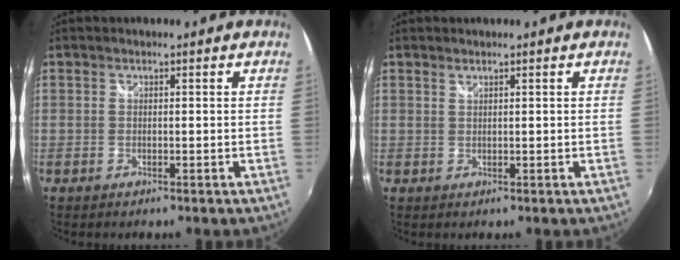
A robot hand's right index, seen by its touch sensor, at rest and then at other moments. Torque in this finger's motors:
{"motor_torque": [-0.12, 0.06, -0.03, 0.00]}